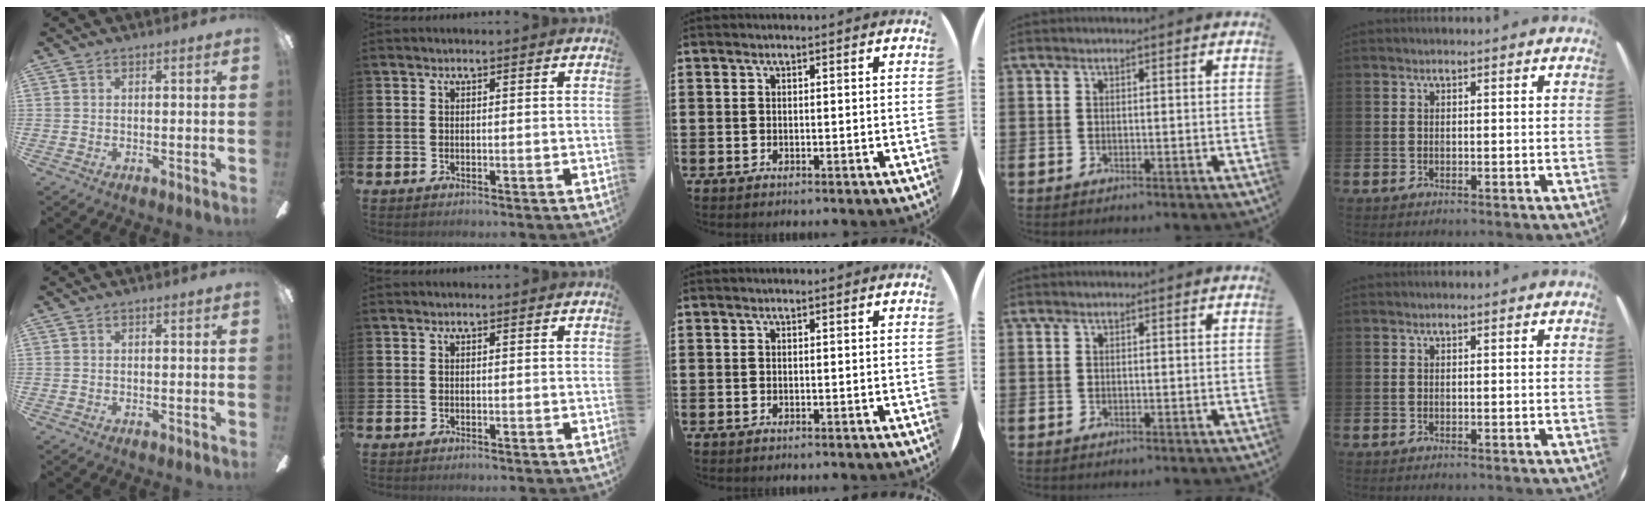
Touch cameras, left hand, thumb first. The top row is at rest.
{}